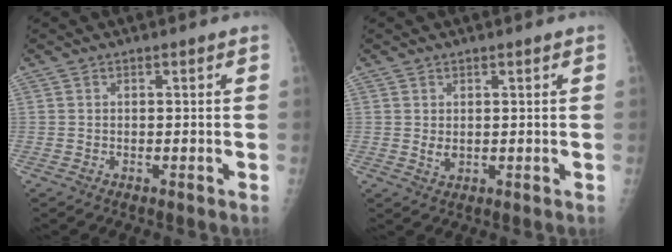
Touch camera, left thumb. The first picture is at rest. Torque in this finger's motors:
{"motor_torque": [0.42, 0.46, 0.37, -0.08, 0.00]}